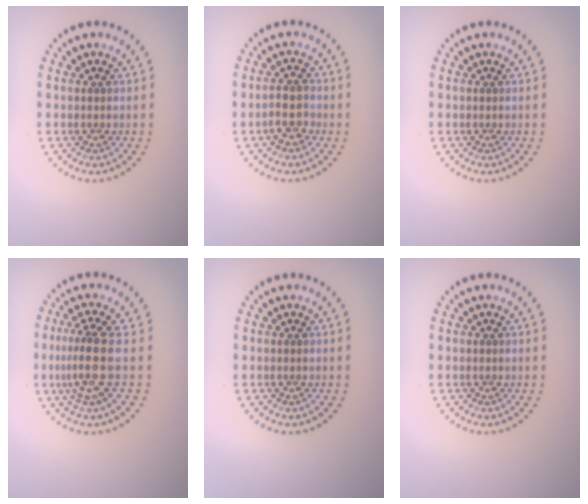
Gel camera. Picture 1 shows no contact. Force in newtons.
{"total": 2.5, "press": 2.3, "slide": 0.9}
{"total": 0.0}
{"total": 3.6, "press": 2.6, "slide": 2.5}
{"total": 0.0}
{"total": 0.0}